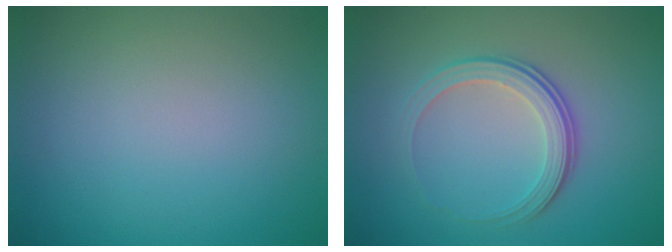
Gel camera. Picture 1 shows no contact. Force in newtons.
{"total": 3.7, "press": 2.8, "slide": 2.5}